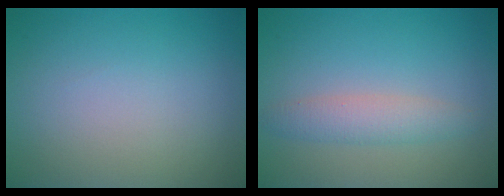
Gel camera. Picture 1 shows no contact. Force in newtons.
{"total": 2.4, "press": 2.4, "slide": 0.1}